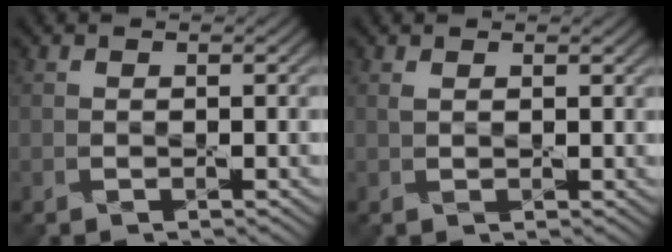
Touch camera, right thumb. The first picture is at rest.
{"total": 1.1, "force": [0.7, 0.4, 0.7], "torque": [-0.020, -0.001, 0.015]}